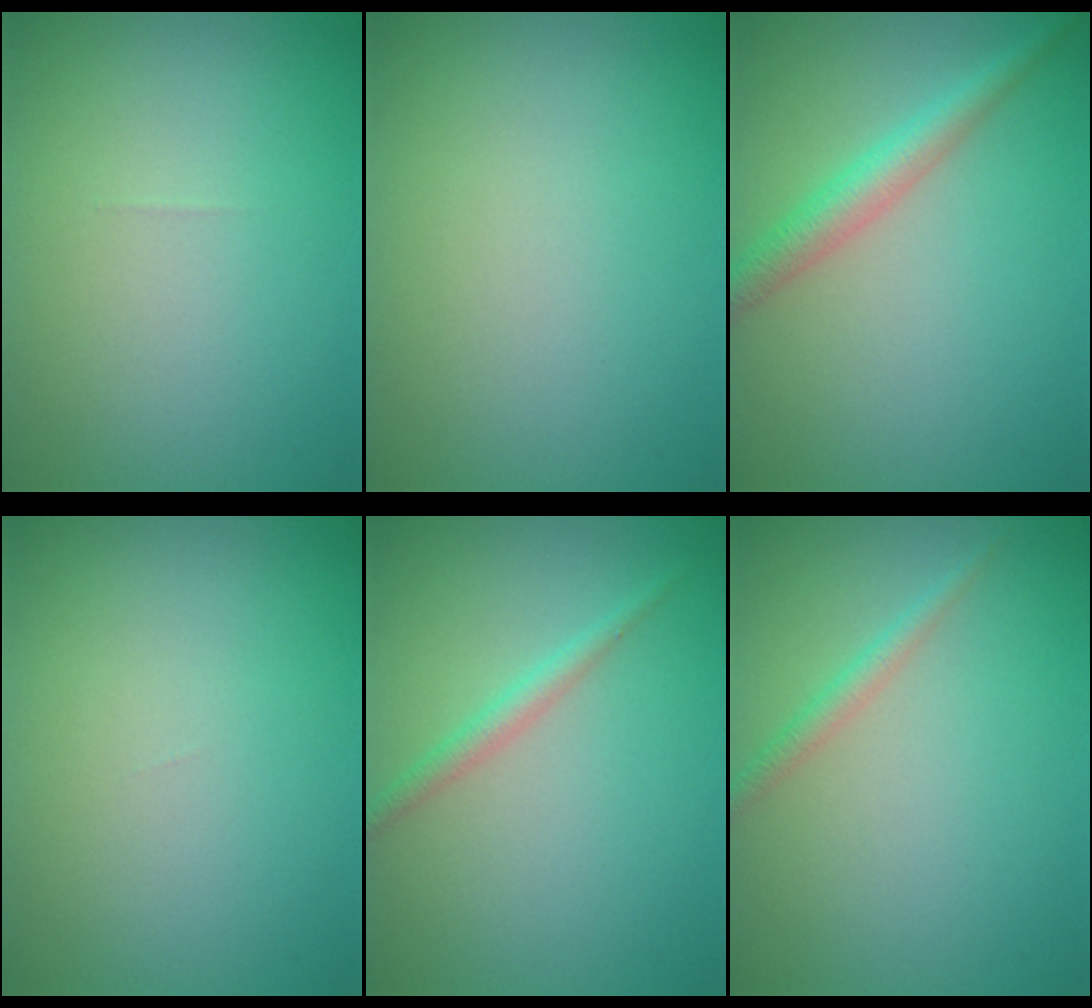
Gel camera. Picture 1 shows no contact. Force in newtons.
{"total": 0.0}
{"total": 2.9, "press": 2.9, "slide": 0.1}
{"total": 0.0}
{"total": 1.5, "press": 1.5, "slide": 0.1}
{"total": 1.4, "press": 1.4, "slide": 0.1}